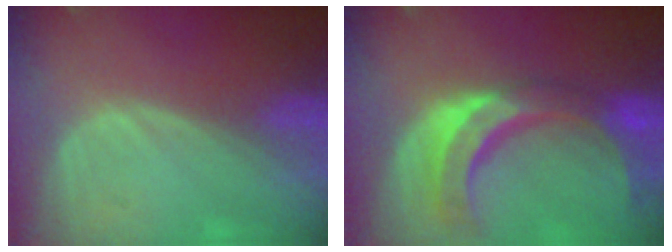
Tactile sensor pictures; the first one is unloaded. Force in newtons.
{"total": 11.1, "press": 9.5, "slide": 5.8}